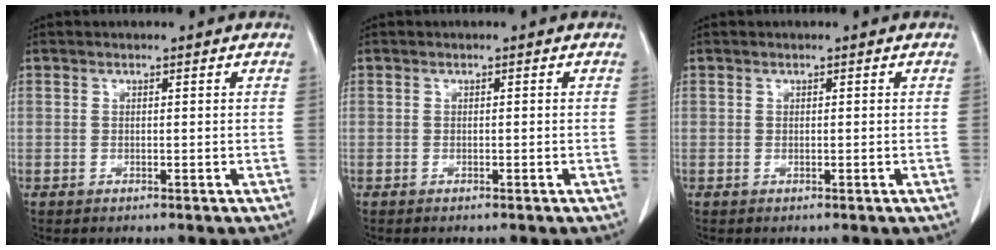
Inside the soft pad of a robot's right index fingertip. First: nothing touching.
{"total": 0.6, "force": [-0.5, 0.0, 0.4], "torque": [-0.008, 0.000, -0.006]}
{"total": 0.0}